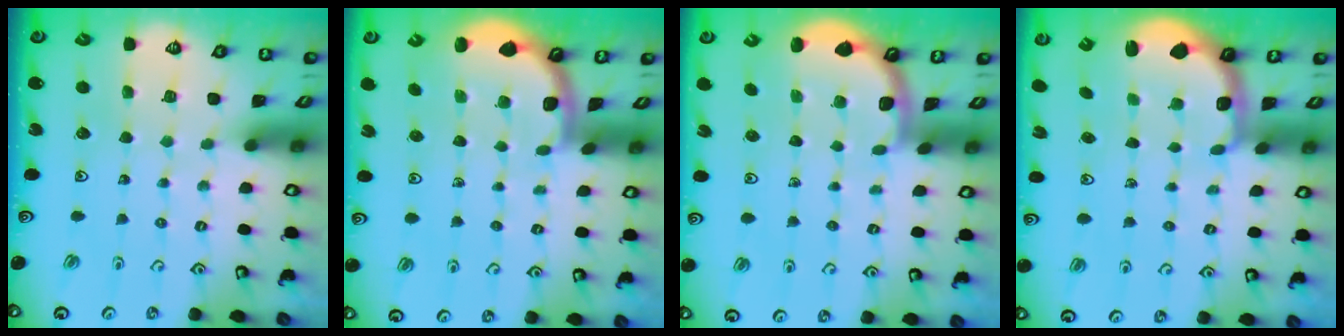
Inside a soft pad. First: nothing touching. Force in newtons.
{"total": 1.7, "press": 1.7, "slide": 0.1}
{"total": 1.6, "press": 1.6, "slide": 0.2}
{"total": 2.5, "press": 1.2, "slide": 2.1}